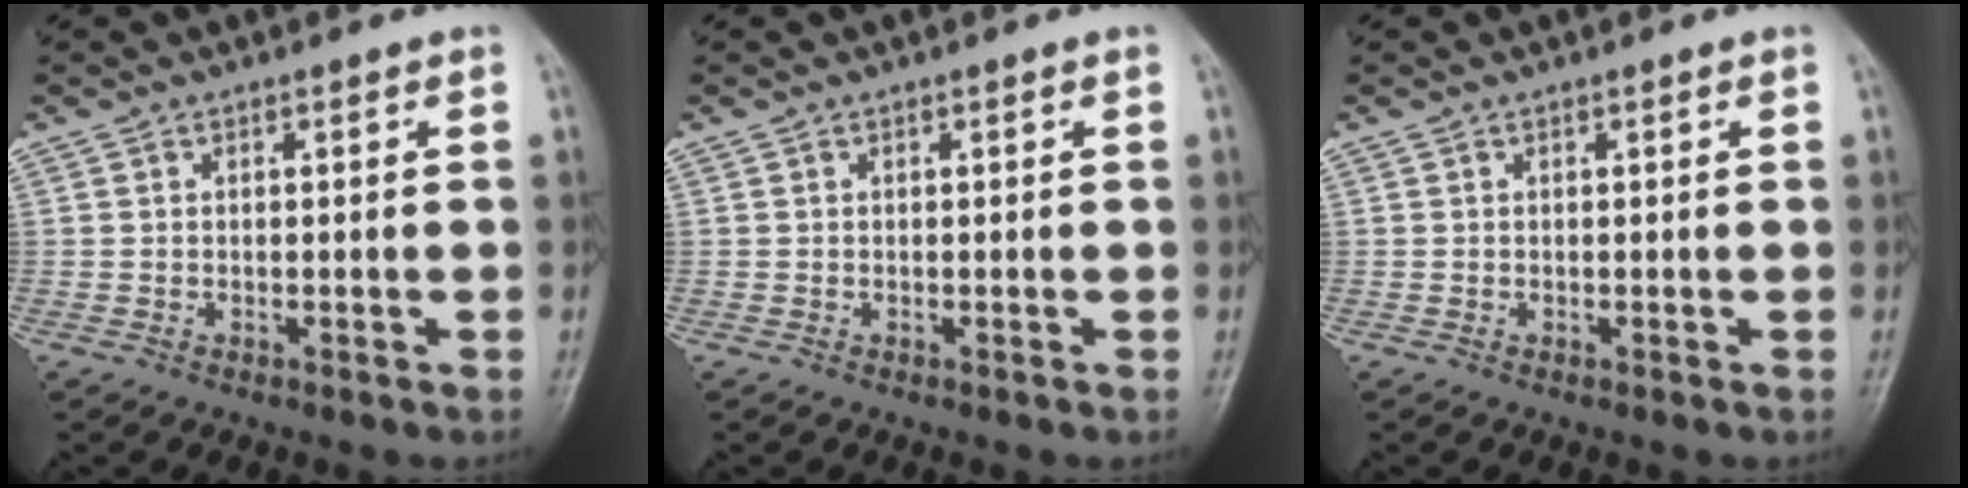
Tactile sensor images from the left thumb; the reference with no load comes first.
{"total": 0.0}
{"total": 0.0}